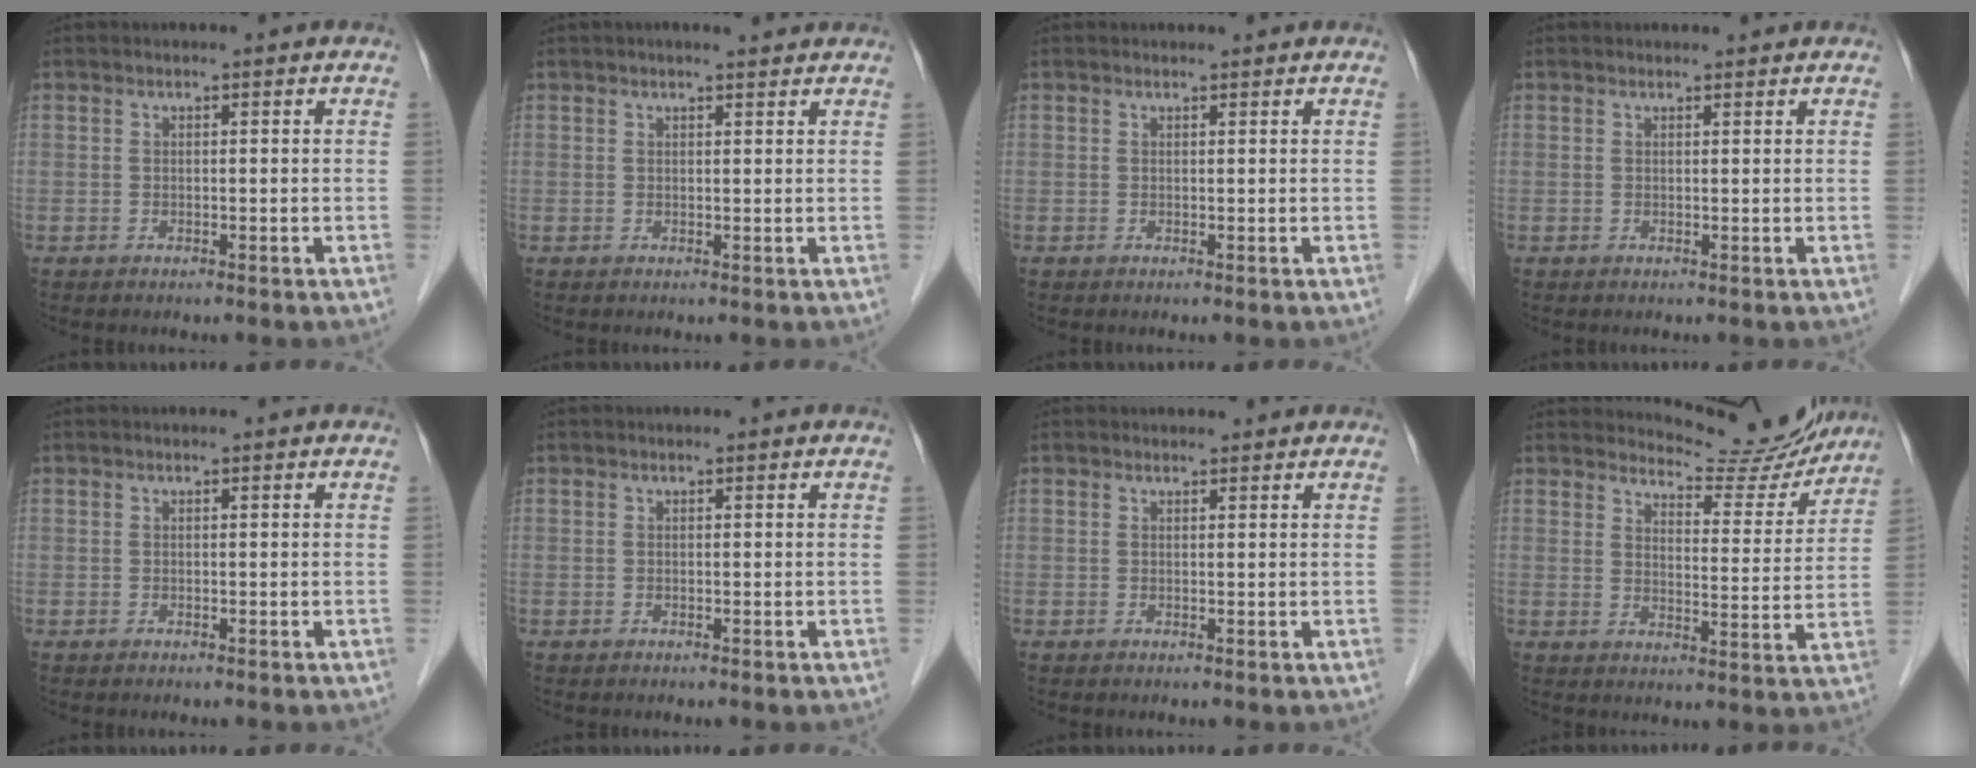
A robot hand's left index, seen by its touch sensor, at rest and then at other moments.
{"total": 1.0, "force": [-0.1, 0.2, 0.9], "torque": [-0.012, -0.002, -0.013]}
{"total": 1.5, "force": [-1.5, 0.0, -0.2], "torque": [-0.001, -0.014, -0.031]}
{"total": 1.2, "force": [-1.2, 0.1, -0.1], "torque": [-0.002, -0.013, -0.026]}
{"total": 0.0}
{"total": 0.0}
{"total": 1.0, "force": [-0.9, 0.2, -0.1], "torque": [-0.002, -0.013, -0.022]}
{"total": 8.6, "force": [8.4, 1.6, 0.7], "torque": [-0.001, -0.040, 0.091]}